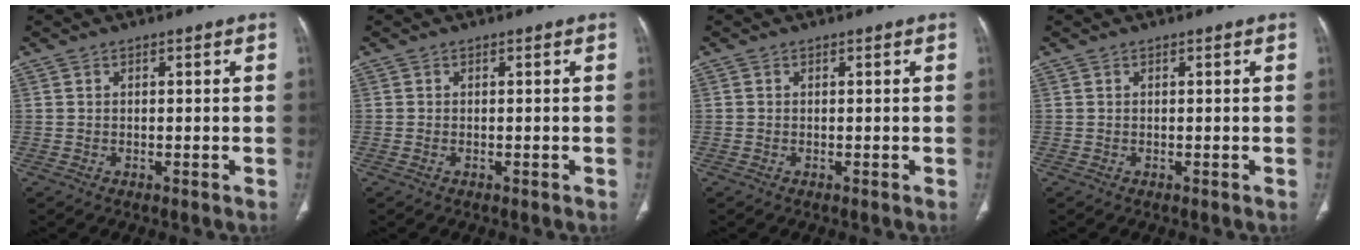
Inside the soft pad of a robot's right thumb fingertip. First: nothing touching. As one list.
[{"total": 0.9, "force": [0.4, 0.4, -0.8], "torque": [0.009, 0.002, 0.008]}, {"total": 1.1, "force": [0.5, 0.3, -1.0], "torque": [0.017, 0.001, 0.006]}, {"total": 0.0}]